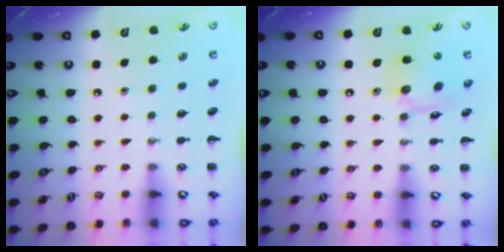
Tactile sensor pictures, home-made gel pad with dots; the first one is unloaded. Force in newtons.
{"total": 12.9, "press": 12.6, "slide": 2.9}